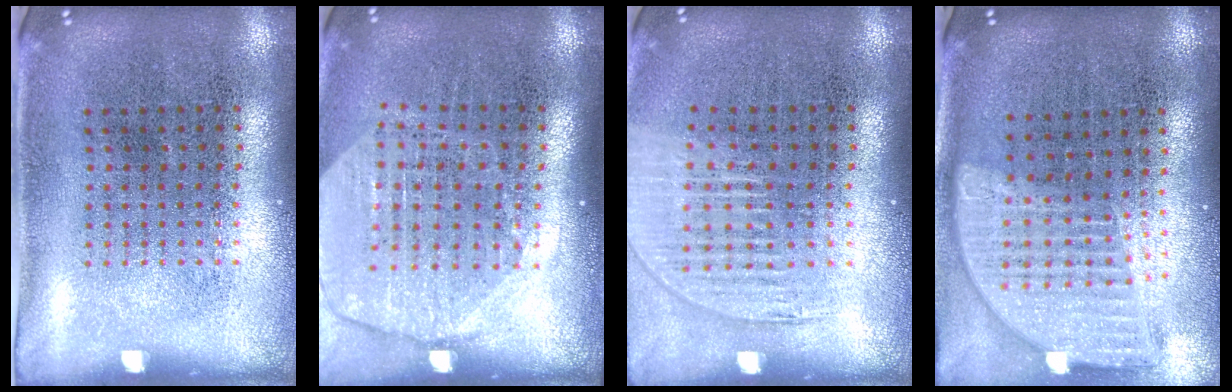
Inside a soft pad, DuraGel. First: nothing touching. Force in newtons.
{"total": 2.1, "press": 1.8, "slide": 0.9}
{"total": 1.2, "press": 1.1, "slide": 0.5}
{"total": 2.0, "press": 1.6, "slide": 1.2}